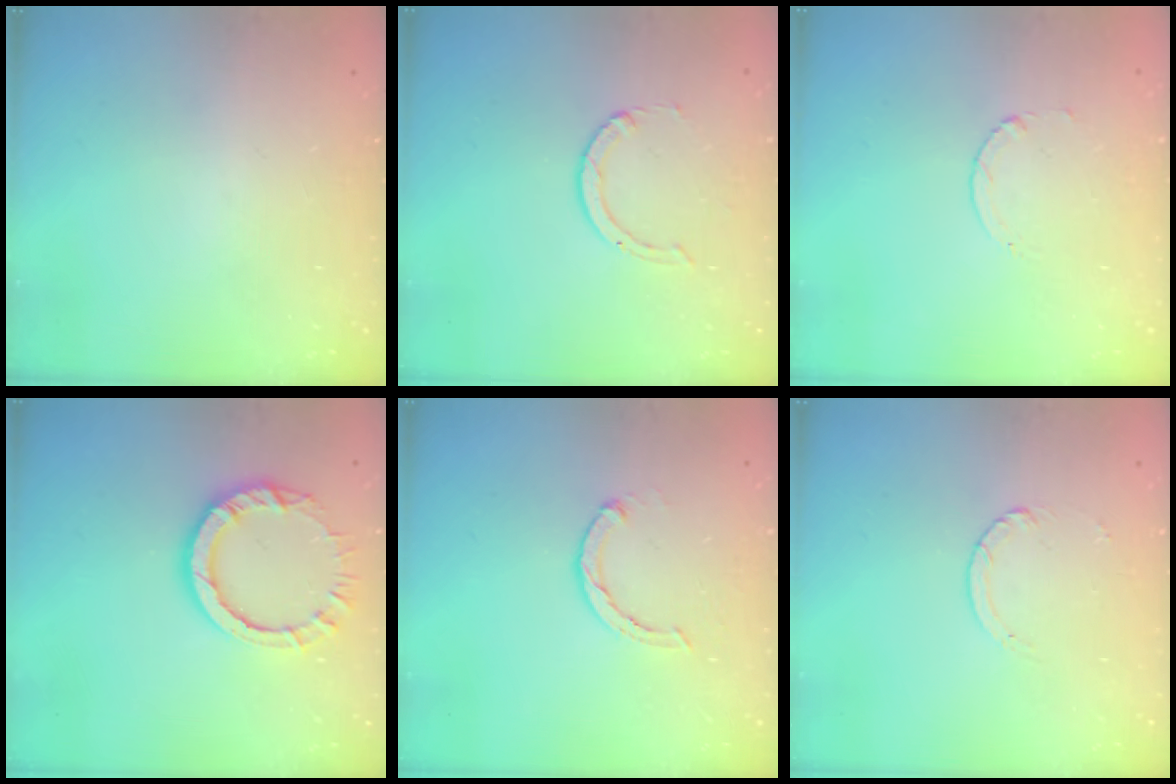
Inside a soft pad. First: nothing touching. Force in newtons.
{"total": 2.0, "press": 2.0, "slide": 0.2}
{"total": 2.3, "press": 2.3, "slide": 0.3}
{"total": 8.7, "press": 8.6, "slide": 0.7}
{"total": 2.4, "press": 2.4, "slide": 0.4}
{"total": 2.5, "press": 2.4, "slide": 0.2}